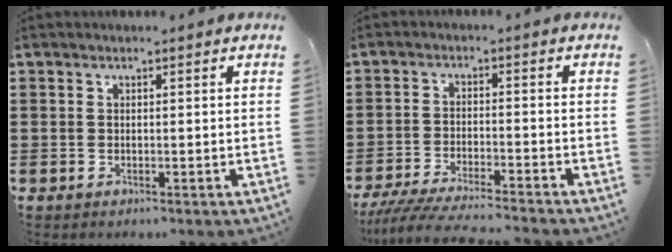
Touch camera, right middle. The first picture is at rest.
{"total": 5.0, "force": [-4.7, 0.0, 1.8], "torque": [-0.043, -0.018, -0.093]}